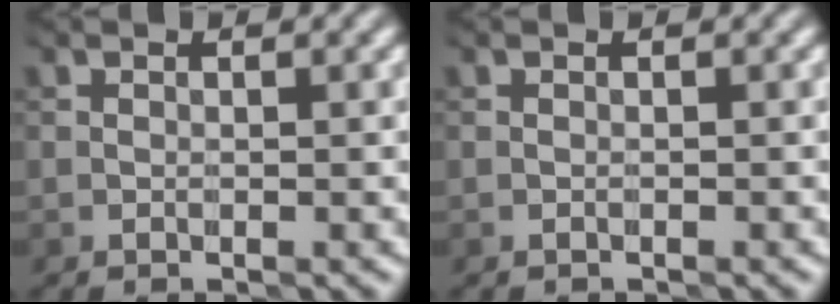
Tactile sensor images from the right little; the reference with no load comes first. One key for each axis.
{"total": 0.0}